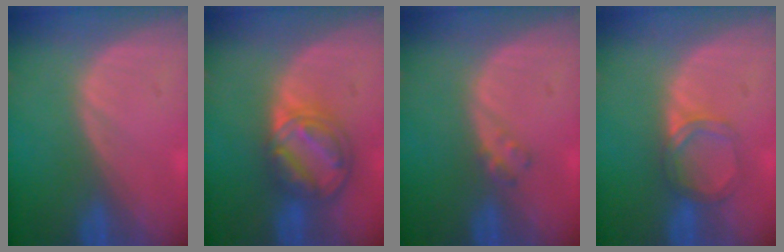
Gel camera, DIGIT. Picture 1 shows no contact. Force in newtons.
{"total": 8.1, "press": 7.0, "slide": 4.2}
{"total": 1.6, "press": 1.6, "slide": 0.2}
{"total": 3.7, "press": 3.7, "slide": 0.4}